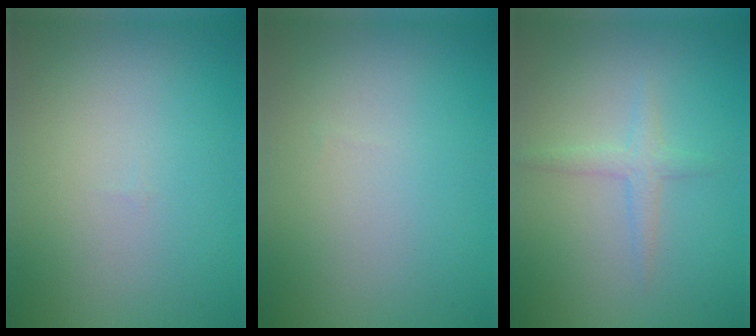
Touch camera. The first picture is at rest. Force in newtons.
{"total": 0.0}
{"total": 1.6, "press": 1.6, "slide": 0.1}